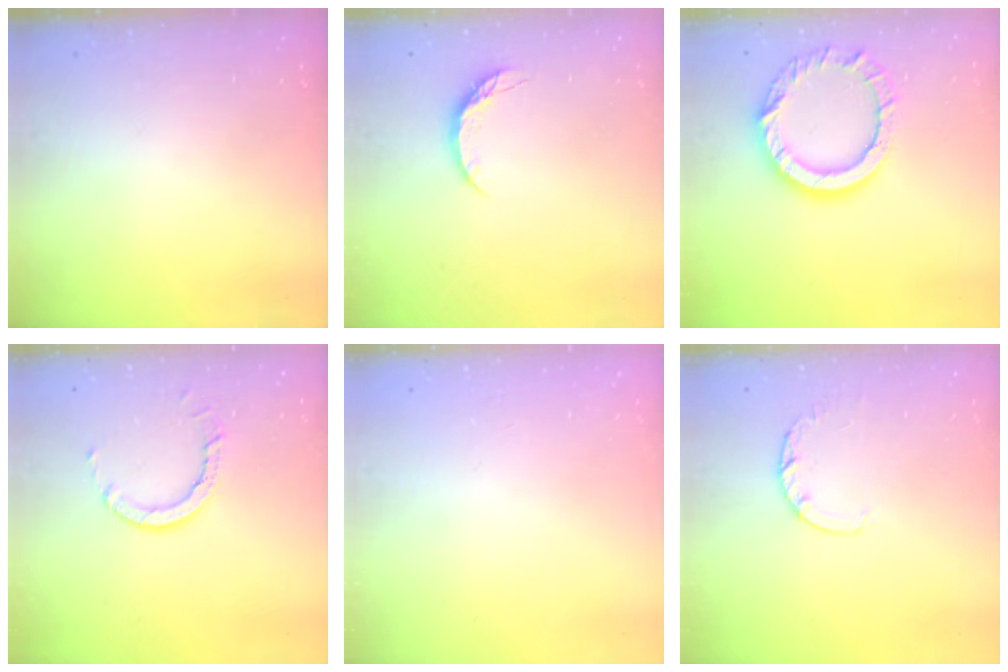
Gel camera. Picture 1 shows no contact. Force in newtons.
{"total": 5.3, "press": 5.2, "slide": 0.6}
{"total": 13.3, "press": 13.3, "slide": 1.3}
{"total": 5.0, "press": 5.0, "slide": 0.3}
{"total": 2.5, "press": 2.5, "slide": 0.2}
{"total": 2.8, "press": 2.7, "slide": 0.5}